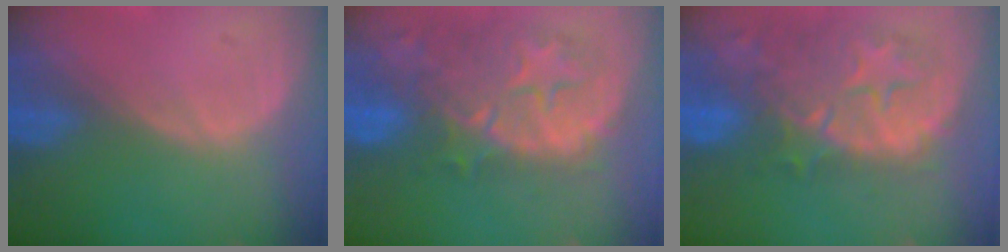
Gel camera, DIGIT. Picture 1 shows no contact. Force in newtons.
{"total": 11.0, "press": 10.2, "slide": 4.0}
{"total": 11.0, "press": 10.2, "slide": 4.0}